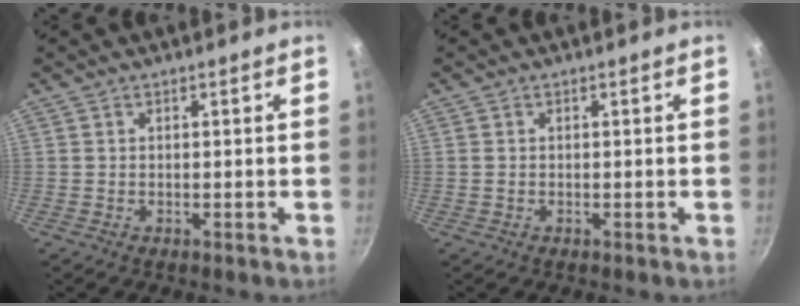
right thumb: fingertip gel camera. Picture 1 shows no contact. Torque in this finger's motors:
{"motor_torque": [-0.07, -0.01, -0.14, 0.14, 0.04]}